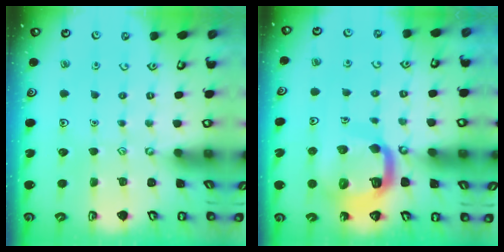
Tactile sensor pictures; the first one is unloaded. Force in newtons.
{"total": 13.6, "press": 13.5, "slide": 1.6}